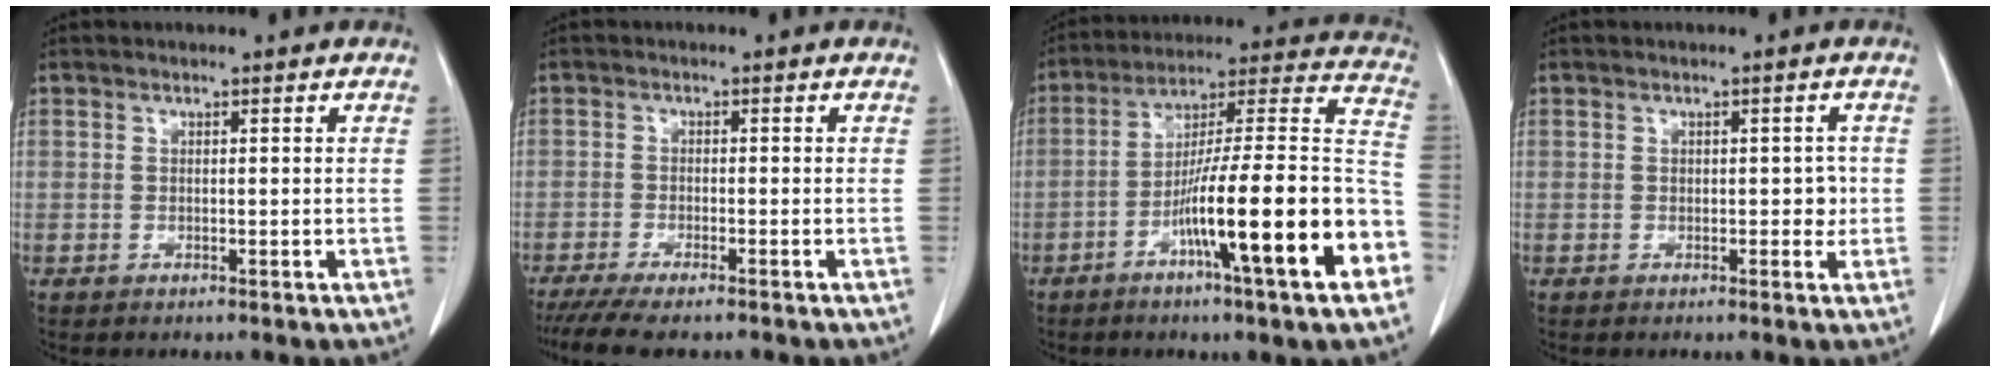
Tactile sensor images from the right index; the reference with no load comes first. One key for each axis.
{"total": 7.8, "fx": -6.5, "fy": 1.0, "fz": 4.2, "tx": -0.061, "ty": -0.016, "tz": -0.104}
{"total": 22.5, "fx": -8.6, "fy": 0.7, "fz": 20.8, "tx": -0.271, "ty": 0.001, "tz": -0.138}
{"total": 2.2, "fx": -0.1, "fy": 1.4, "fz": 1.7, "tx": -0.015, "ty": 0.008, "tz": 0.000}